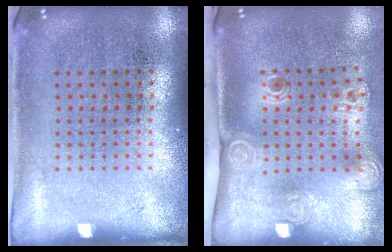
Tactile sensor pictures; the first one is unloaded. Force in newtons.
{"total": 2.2, "press": 1.5, "slide": 1.6}